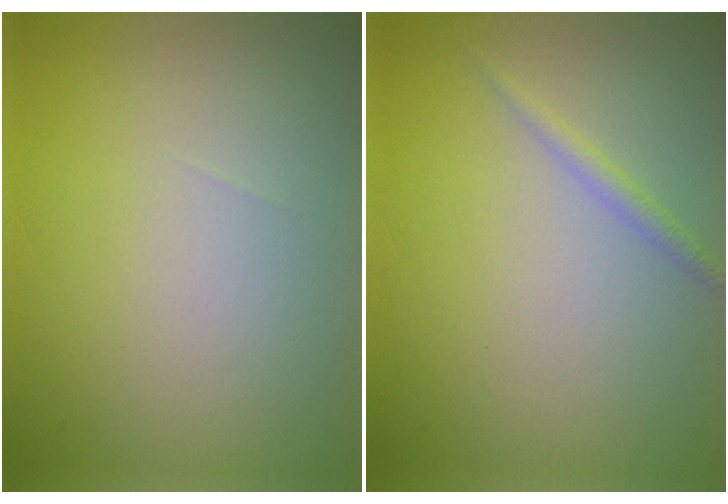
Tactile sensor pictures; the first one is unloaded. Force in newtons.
{"total": 1.2, "press": 1.2, "slide": 0.0}